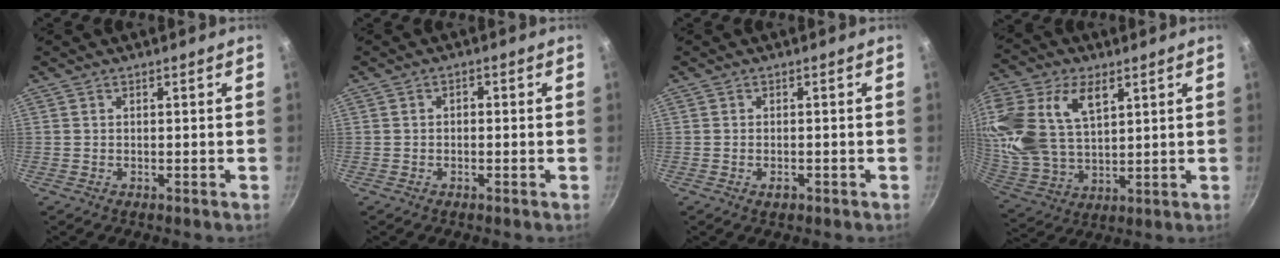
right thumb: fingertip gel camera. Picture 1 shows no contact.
{"total": 1.2, "force": [-0.3, 0.9, 0.8], "torque": [-0.014, 0.008, -0.006]}
{"total": 1.8, "force": [-0.8, 1.0, 1.2], "torque": [-0.020, 0.004, -0.013]}
{"total": 21.6, "force": [8.6, 13.2, 14.8], "torque": [-0.319, -0.009, 0.173]}